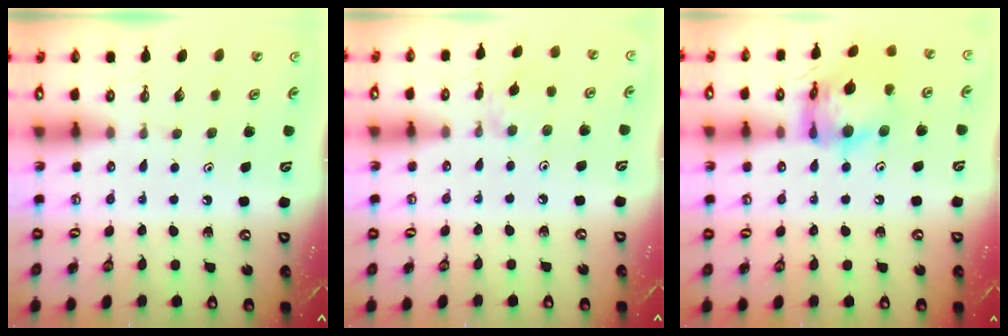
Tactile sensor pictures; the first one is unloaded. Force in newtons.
{"total": 1.7, "press": 1.7, "slide": 0.4}
{"total": 15.1, "press": 15.0, "slide": 1.7}